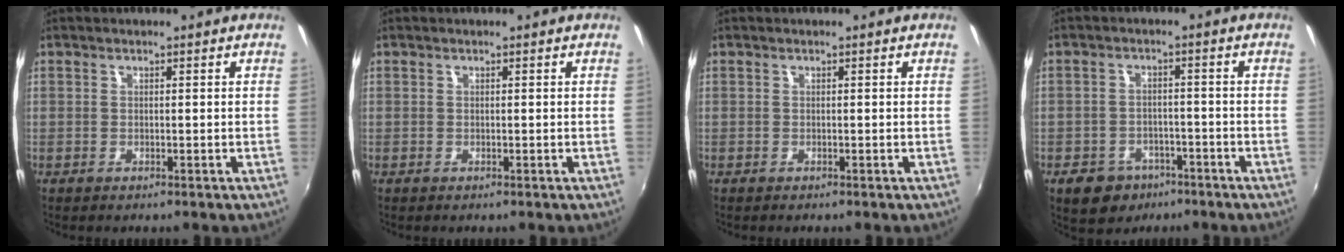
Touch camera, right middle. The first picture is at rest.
{"total": 0.0}
{"total": 0.0}
{"total": 7.9, "force": [-4.7, 5.7, 2.6], "torque": [-0.073, 0.009, -0.060]}